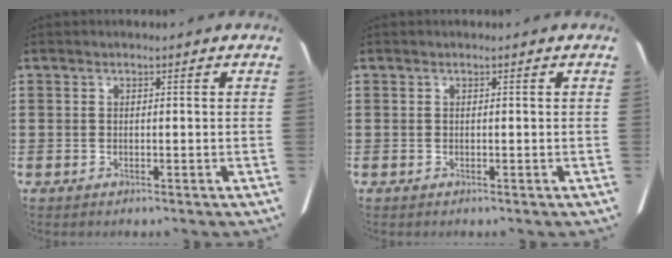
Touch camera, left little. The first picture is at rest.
{"total": 0.0}